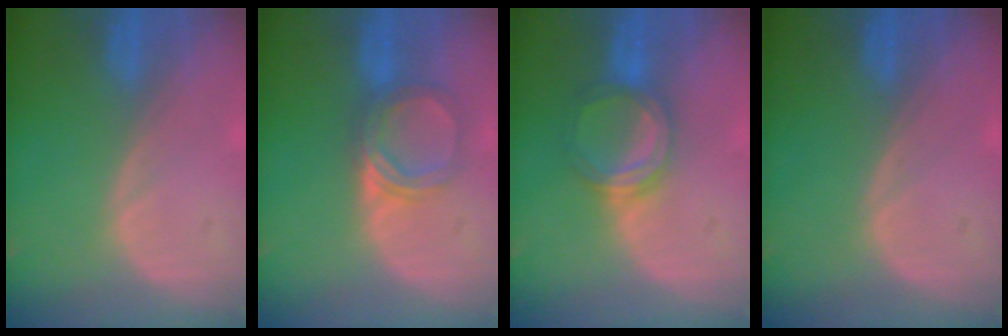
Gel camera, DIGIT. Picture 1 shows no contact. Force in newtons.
{"total": 5.3, "press": 5.0, "slide": 1.8}
{"total": 5.1, "press": 5.1, "slide": 0.3}
{"total": 0.0}